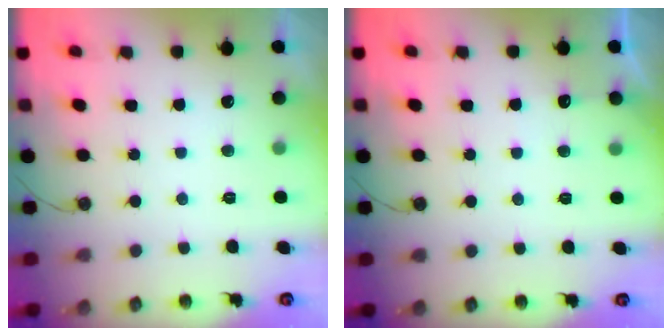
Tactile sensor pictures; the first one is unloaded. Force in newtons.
{"total": 2.8, "press": 2.8, "slide": 0.4}